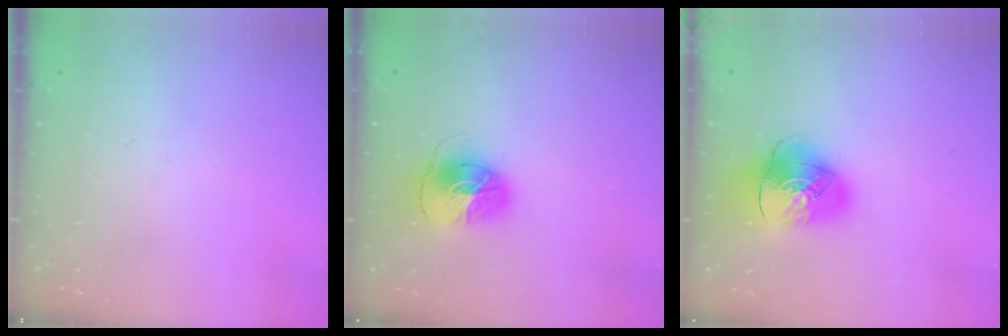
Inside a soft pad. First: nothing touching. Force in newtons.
{"total": 8.6, "press": 8.6, "slide": 0.9}
{"total": 12.8, "press": 12.7, "slide": 2.0}